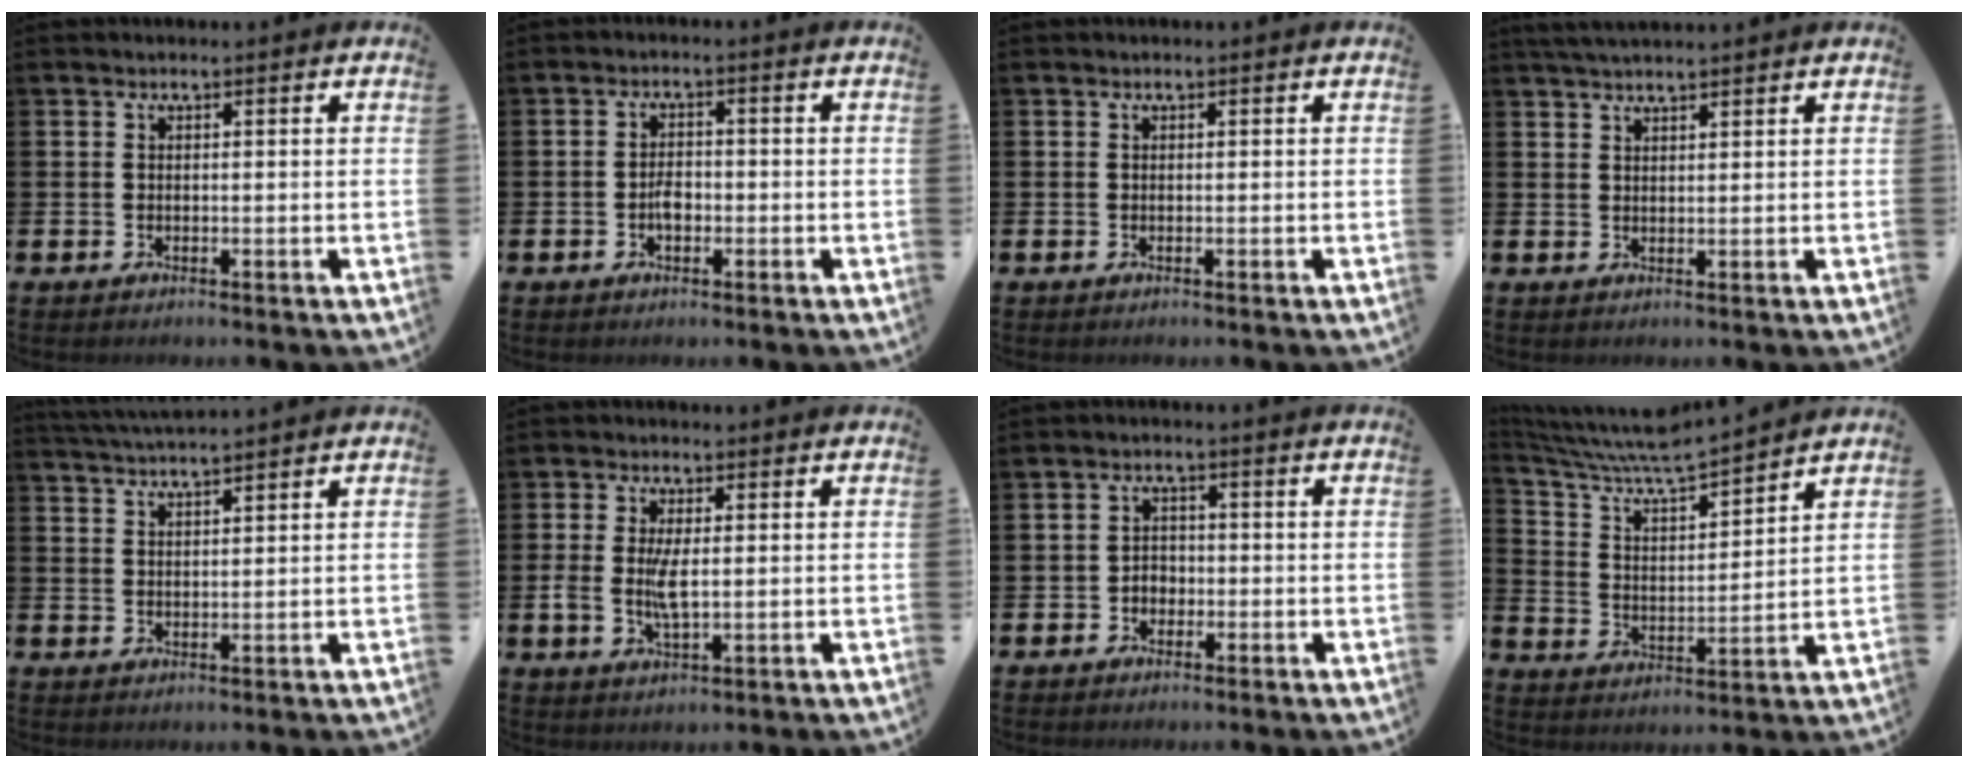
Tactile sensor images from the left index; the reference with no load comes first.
{"total": 2.4, "force": [-0.6, 1.4, 1.8], "torque": [-0.021, -0.001, -0.015]}
{"total": 0.0}
{"total": 2.7, "force": [2.6, 0.2, 0.7], "torque": [-0.013, -0.007, 0.047]}
{"total": 3.3, "force": [3.3, -0.2, 0.2], "torque": [-0.008, -0.015, 0.060]}
{"total": 4.4, "force": [0.2, 1.9, 3.9], "torque": [-0.063, -0.001, 0.001]}
{"total": 2.2, "force": [-0.8, 1.8, 0.7], "torque": [-0.013, 0.005, -0.021]}
{"total": 7.4, "force": [7.1, 0.6, 2.0], "torque": [-0.072, -0.060, 0.121]}